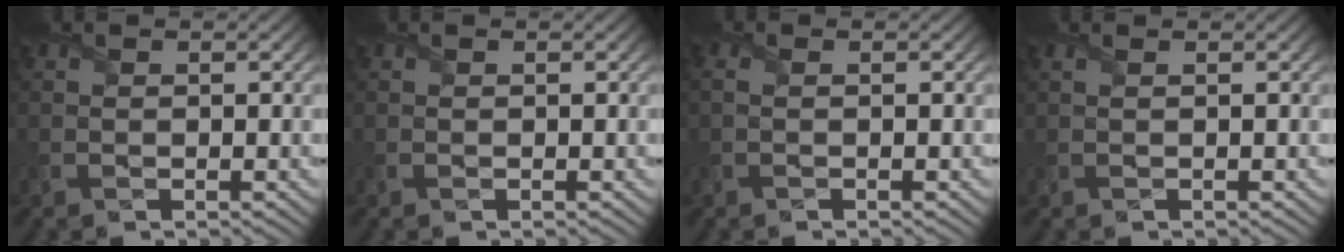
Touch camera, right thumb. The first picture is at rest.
{"total": 0.0}
{"total": 1.1, "force": [0.0, 0.3, 1.0], "torque": [-0.024, 0.000, -0.002]}
{"total": 0.7, "force": [0.3, 0.0, 0.7], "torque": [-0.020, 0.003, 0.001]}